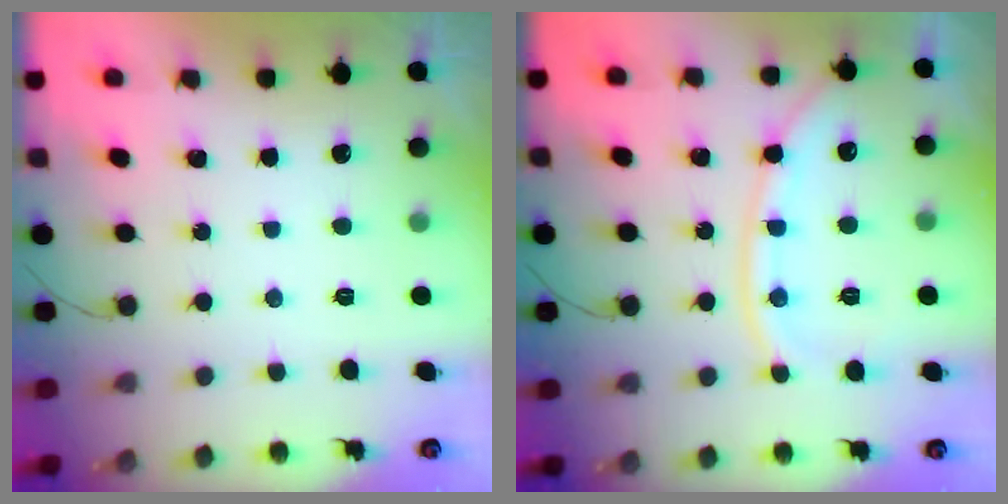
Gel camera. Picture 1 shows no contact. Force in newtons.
{"total": 12.1, "press": 12.0, "slide": 1.6}